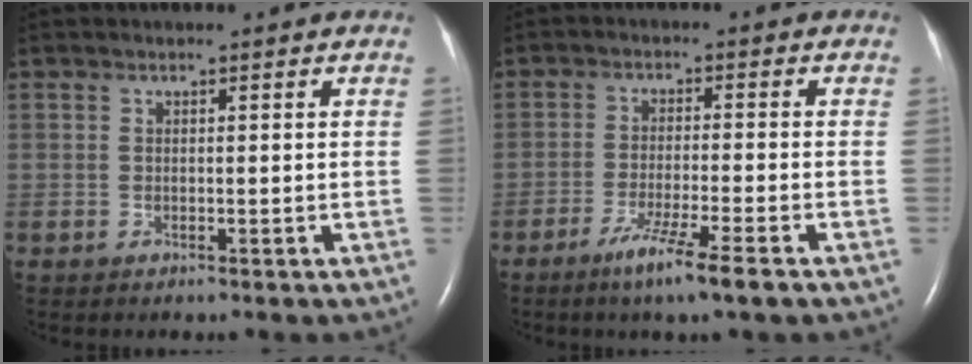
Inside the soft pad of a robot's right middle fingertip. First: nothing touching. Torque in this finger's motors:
{"motor_torque": [0.74, -0.68, 0.11, 0.05]}